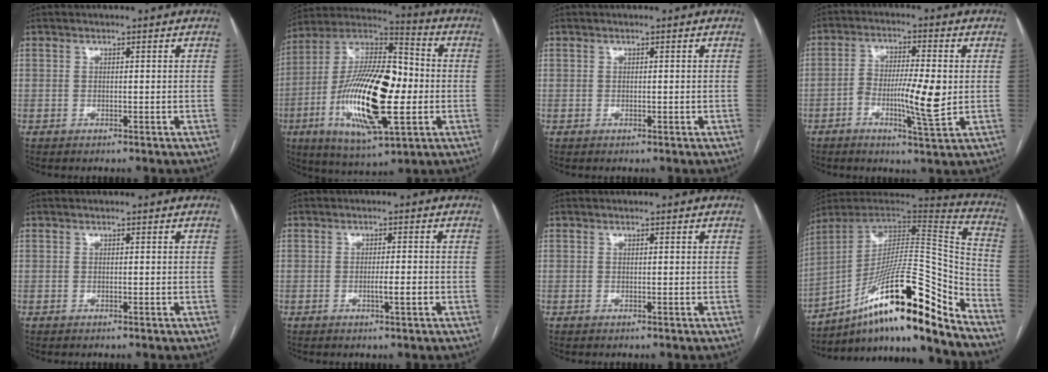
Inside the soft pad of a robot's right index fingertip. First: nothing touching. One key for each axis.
{"total": 23.3, "fx": -3.9, "fy": 7.0, "fz": 21.9, "tx": -0.432, "ty": 0.002, "tz": -0.067}
{"total": 0.0}
{"total": 8.3, "fx": -1.4, "fy": 1.2, "fz": 8.1, "tx": -0.140, "ty": 0.001, "tz": -0.025}
{"total": 0.0}
{"total": 2.4, "fx": -0.8, "fy": 0.1, "fz": 2.2, "tx": -0.039, "ty": -0.002, "tz": -0.013}
{"total": 0.0}
{"total": 23.8, "fx": -15.6, "fy": 1.9, "fz": 17.9, "tx": -0.259, "ty": 0.020, "tz": -0.262}